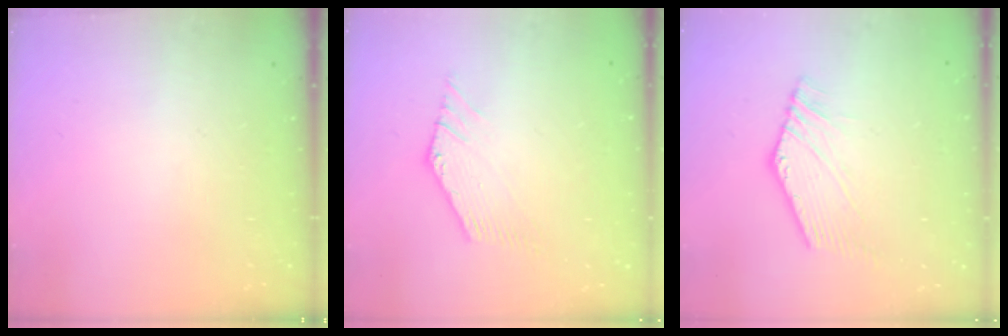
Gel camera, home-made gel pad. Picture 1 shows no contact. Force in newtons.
{"total": 0.0}
{"total": 1.1, "press": 1.1, "slide": 0.1}